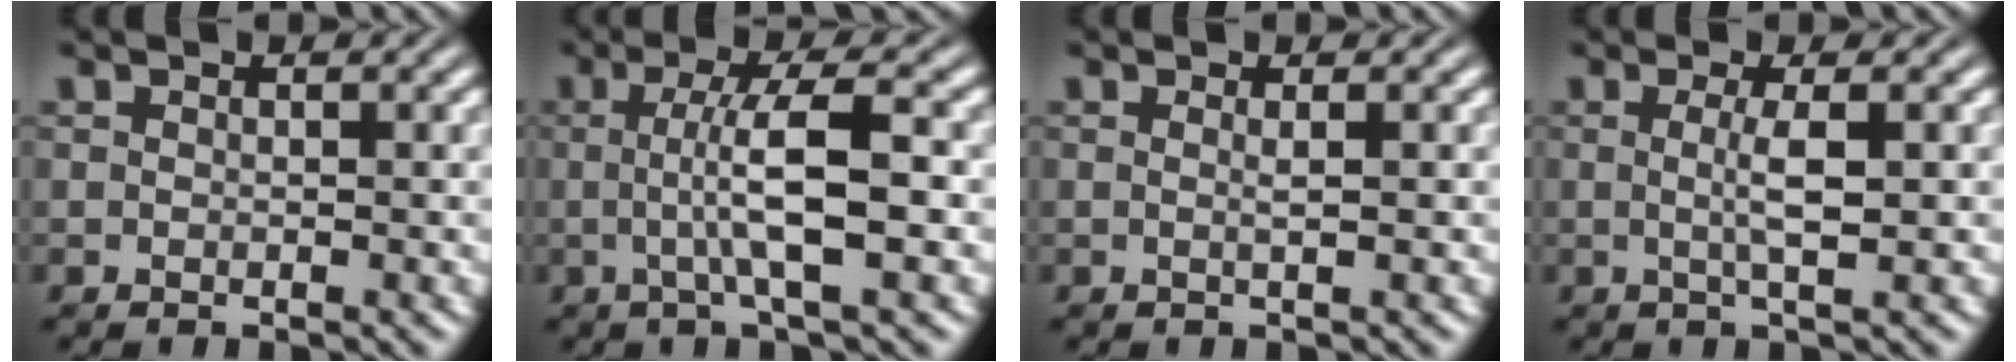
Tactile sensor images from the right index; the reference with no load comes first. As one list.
[{"total": 4.5, "force": [0.1, -0.3, 4.5], "torque": [-0.074, -0.002, 0.004]}, {"total": 1.0, "force": [-0.1, -0.7, 0.7], "torque": [-0.013, -0.005, 0.000]}, {"total": 2.3, "force": [0.0, -1.1, 2.0], "torque": [-0.033, -0.007, 0.006]}]